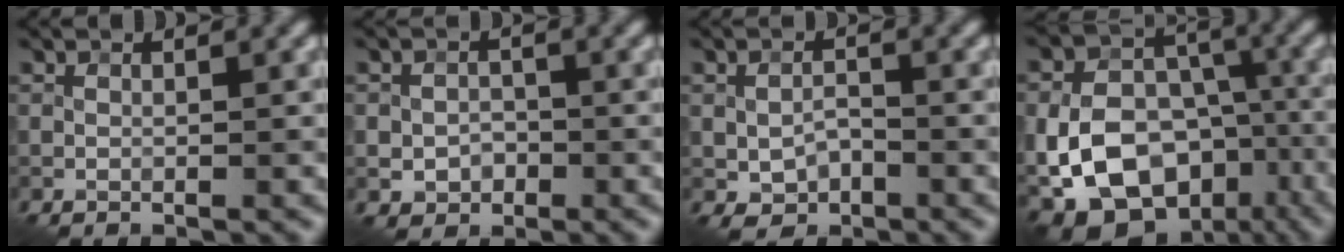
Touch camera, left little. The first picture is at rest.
{"total": 2.1, "force": [-0.8, 1.8, 0.9], "torque": [-0.012, -0.001, -0.017]}
{"total": 2.3, "force": [-1.0, 1.5, 1.4], "torque": [-0.025, 0.001, -0.015]}
{"total": 15.1, "force": [-5.5, 10.8, 9.0], "torque": [-0.164, -0.019, -0.090]}